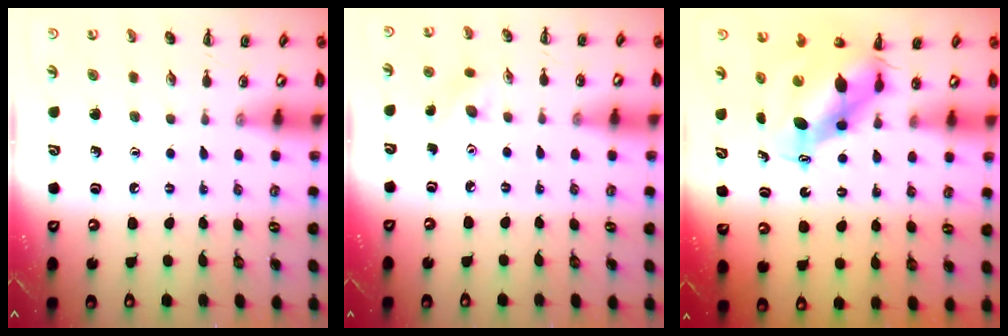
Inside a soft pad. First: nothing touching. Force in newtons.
{"total": 4.9, "press": 4.8, "slide": 1.0}
{"total": 7.9, "press": 7.8, "slide": 1.7}